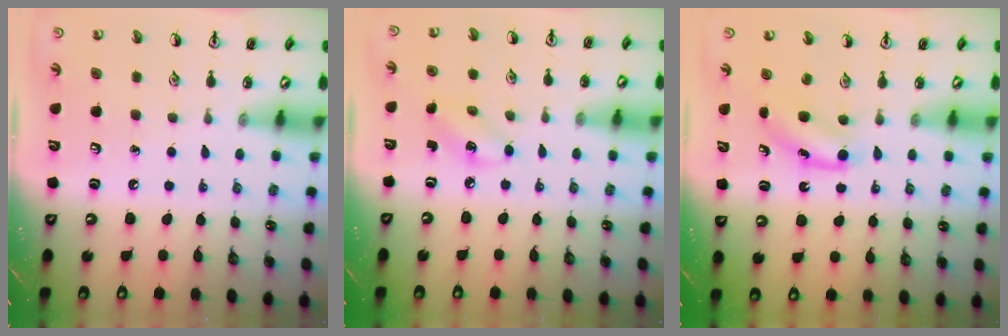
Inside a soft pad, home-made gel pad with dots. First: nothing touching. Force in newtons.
{"total": 3.9, "press": 3.7, "slide": 1.3}
{"total": 4.2, "press": 3.9, "slide": 1.3}